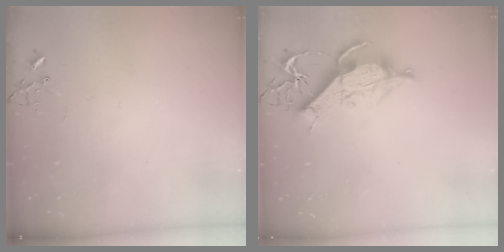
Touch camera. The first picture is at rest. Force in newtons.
{"total": 11.0, "press": 11.0, "slide": 1.3}